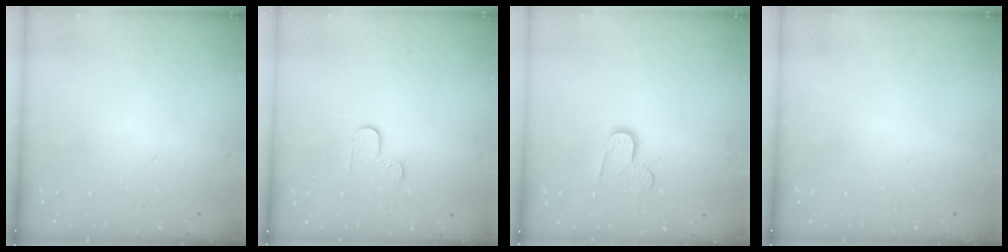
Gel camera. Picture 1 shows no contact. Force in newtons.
{"total": 3.6, "press": 3.6, "slide": 0.4}
{"total": 7.1, "press": 7.1, "slide": 0.5}
{"total": 0.0}